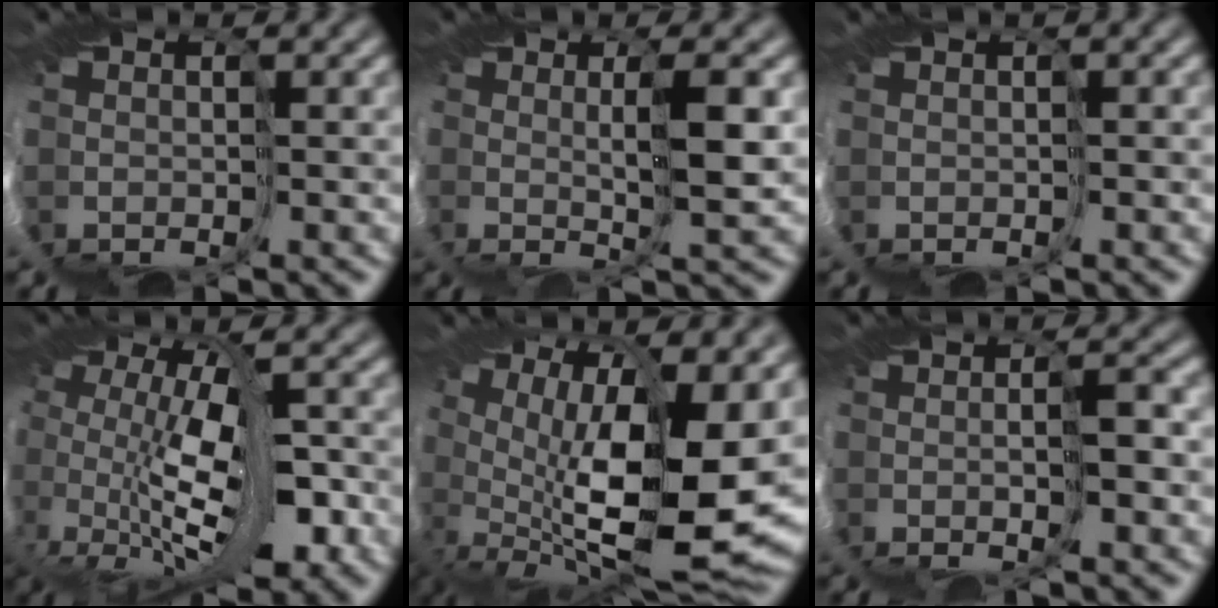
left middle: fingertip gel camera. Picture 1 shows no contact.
{"total": 3.7, "force": [1.7, -1.4, 3.0], "torque": [-0.060, -0.006, 0.025]}
{"total": 0.6, "force": [-0.3, -0.5, 0.3], "torque": [0.002, -0.003, 0.001]}
{"total": 7.7, "force": [0.3, 3.0, 7.0], "torque": [-0.154, -0.017, 0.013]}
{"total": 10.8, "force": [1.2, 3.3, 10.2], "torque": [-0.177, -0.032, 0.036]}
{"total": 2.4, "force": [-0.3, -1.4, 1.9], "torque": [-0.036, -0.005, -0.011]}